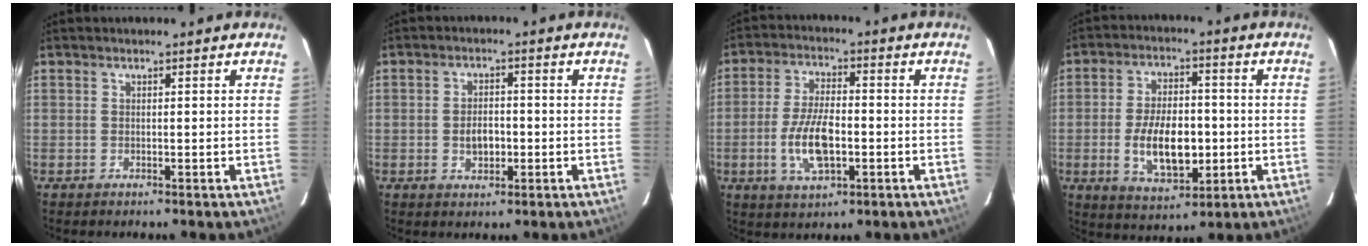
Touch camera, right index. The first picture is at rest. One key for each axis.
{"total": 4.3, "fx": -0.9, "fy": 2.7, "fz": 3.3, "tx": -0.060, "ty": 0.004, "tz": -0.010}
{"total": 10.1, "fx": -2.5, "fy": 4.4, "fz": 8.7, "tx": -0.176, "ty": -0.002, "tz": -0.043}
{"total": 12.4, "fx": -2.3, "fy": 6.3, "fz": 10.5, "tx": -0.198, "ty": 0.001, "tz": -0.028}